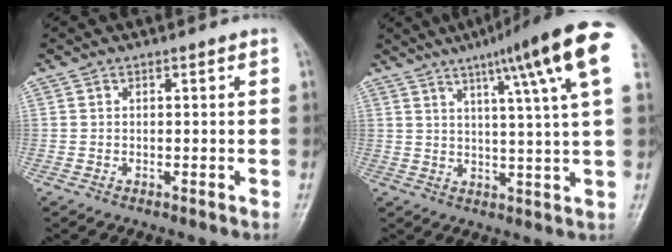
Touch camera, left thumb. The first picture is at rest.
{"total": 17.0, "force": [8.4, 1.0, 14.8], "torque": [-0.205, -0.013, 0.103]}